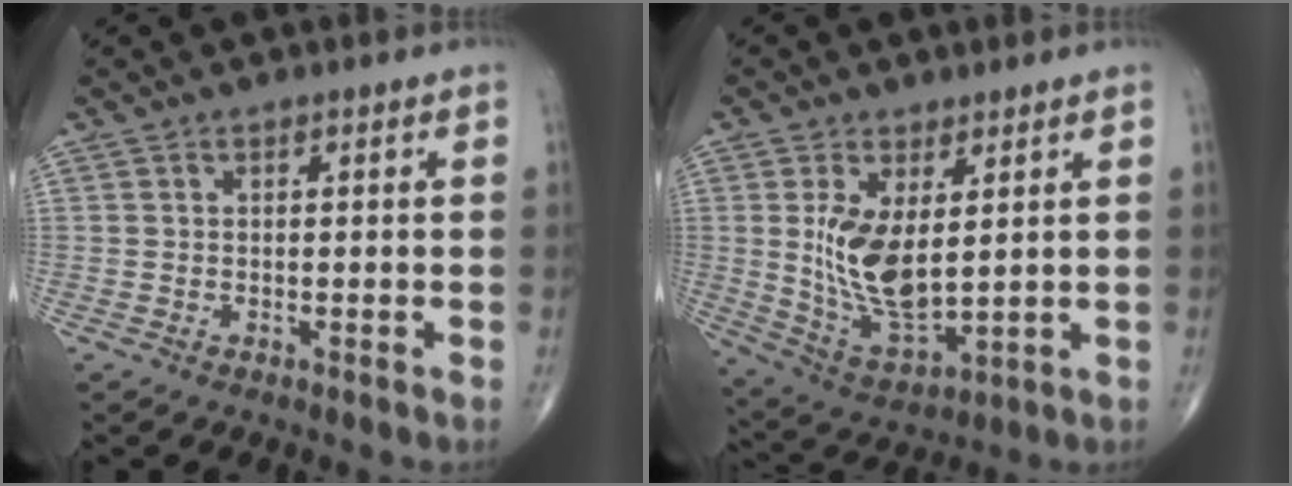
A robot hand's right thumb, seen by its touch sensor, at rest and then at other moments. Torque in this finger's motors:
{"motor_torque": [-0.45, 0.97, 1.17, 0.44, 0.13]}